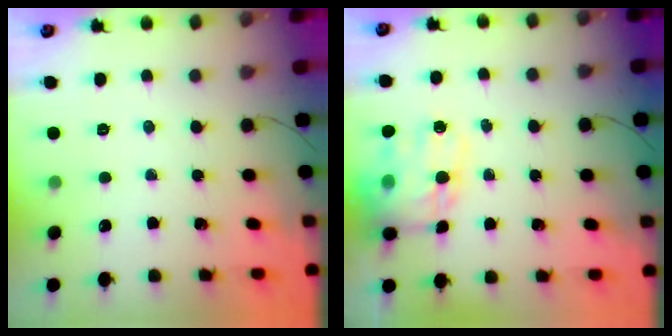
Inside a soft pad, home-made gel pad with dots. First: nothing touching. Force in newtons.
{"total": 16.1, "press": 15.7, "slide": 3.9}